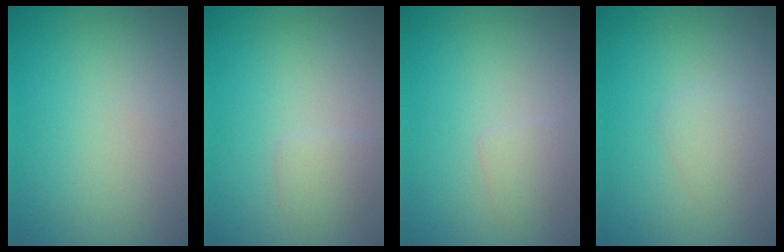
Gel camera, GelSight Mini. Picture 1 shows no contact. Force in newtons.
{"total": 1.3, "press": 1.3, "slide": 0.1}
{"total": 1.3, "press": 1.3, "slide": 0.0}
{"total": 1.4, "press": 1.4, "slide": 0.1}